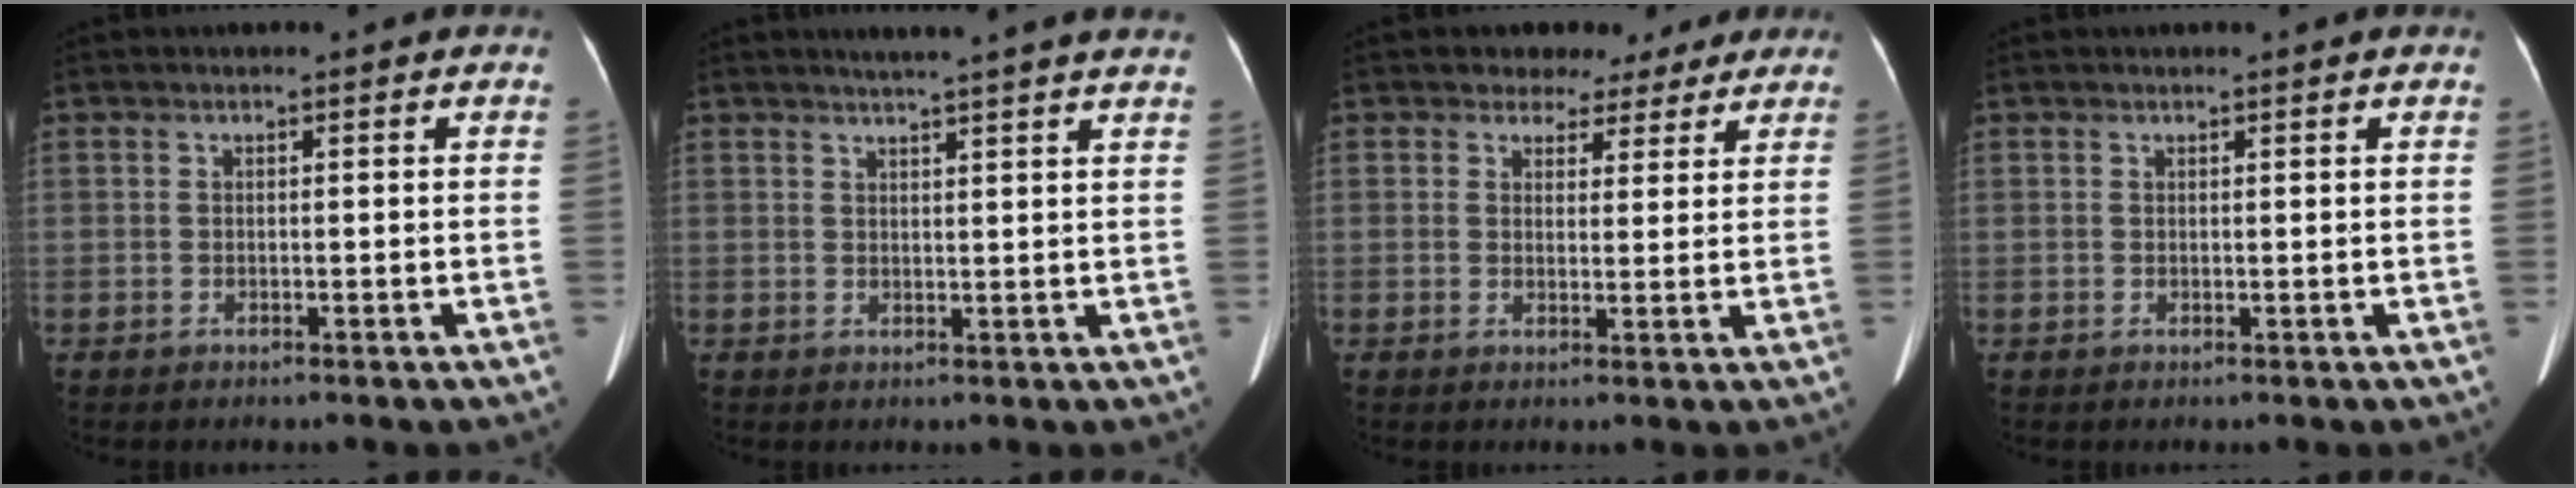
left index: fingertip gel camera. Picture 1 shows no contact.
{"total": 9.7, "force": [8.5, -0.6, 4.7], "torque": [-0.064, 0.014, 0.087]}
{"total": 5.6, "force": [4.4, 3.4, 0.6], "torque": [-0.001, 0.006, 0.046]}
{"total": 0.0}